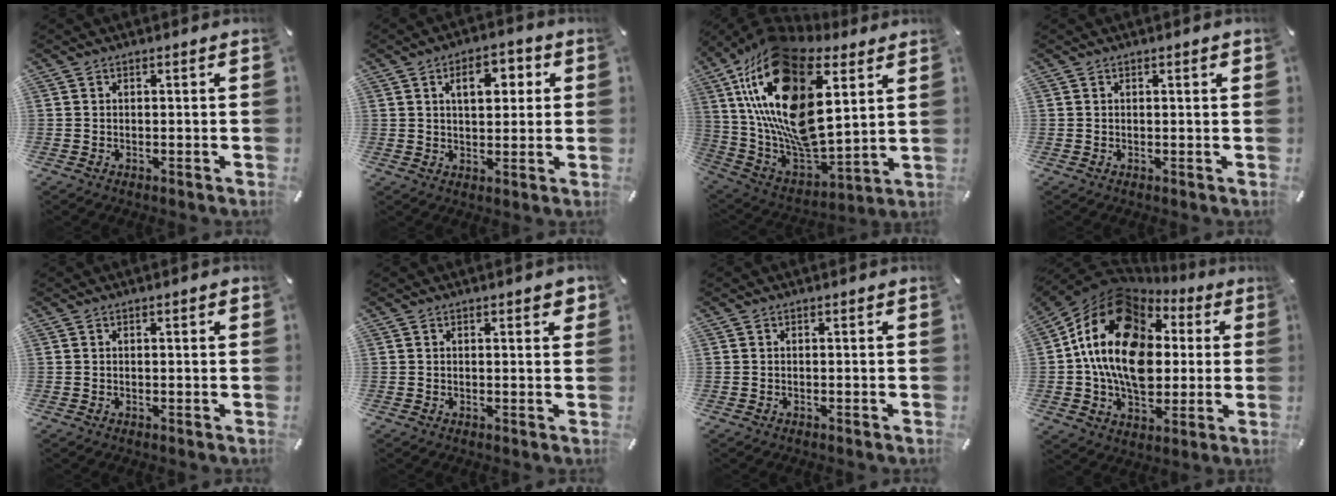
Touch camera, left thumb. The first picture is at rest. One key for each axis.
{"total": 7.4, "fx": 2.5, "fy": 4.4, "fz": 5.4, "tx": -0.070, "ty": -0.006, "tz": 0.032}
{"total": 25.9, "fx": 9.9, "fy": 14.6, "fz": 19.0, "tx": -0.418, "ty": -0.062, "tz": 0.177}
{"total": 0.8, "fx": 0.3, "fy": 0.1, "fz": 0.7, "tx": -0.015, "ty": 0.001, "tz": 0.005}
{"total": 0.7, "fx": 0.2, "fy": 0.1, "fz": 0.7, "tx": -0.013, "ty": 0.001, "tz": 0.004}
{"total": 1.8, "fx": 1.0, "fy": 0.6, "fz": 1.4, "tx": -0.014, "ty": -0.004, "tz": 0.014}
{"total": 0.0}
{"total": 20.6, "fx": 2.2, "fy": 15.5, "fz": 13.4, "tx": -0.279, "ty": -0.014, "tz": 0.033}